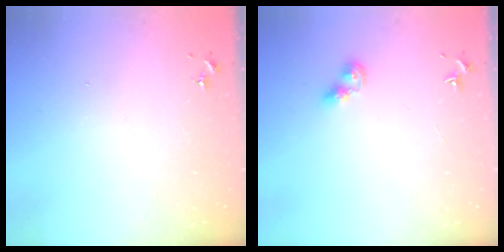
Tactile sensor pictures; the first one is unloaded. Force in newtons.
{"total": 7.1, "press": 7.0, "slide": 0.8}